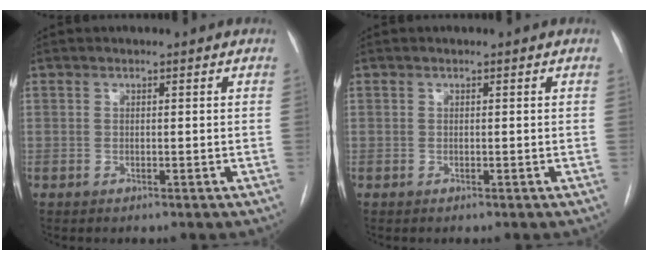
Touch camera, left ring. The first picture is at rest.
{"total": 0.0}